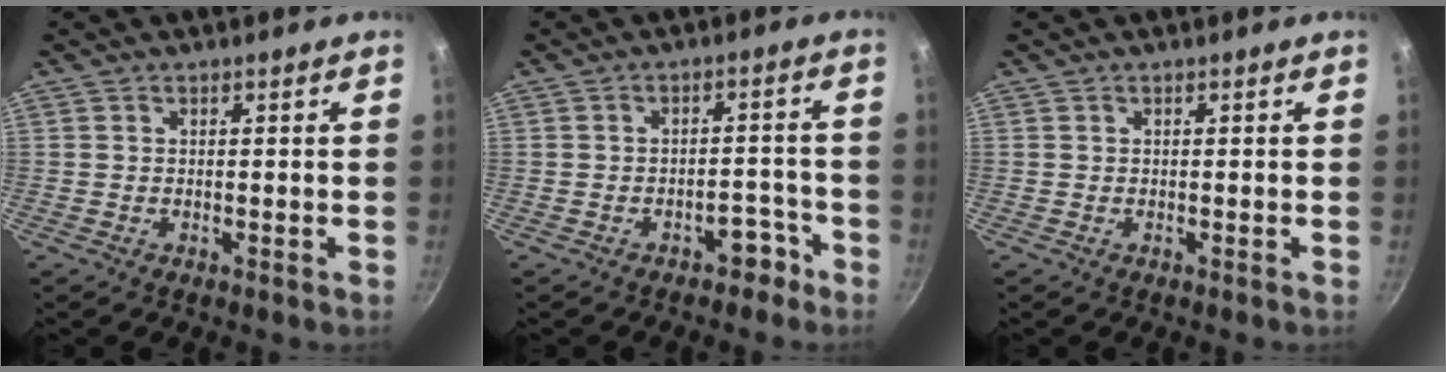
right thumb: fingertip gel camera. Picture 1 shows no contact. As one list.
[{"total": 4.3, "force": [-2.9, 2.4, 2.1], "torque": [0.001, 0.040, -0.025]}, {"total": 0.0}]